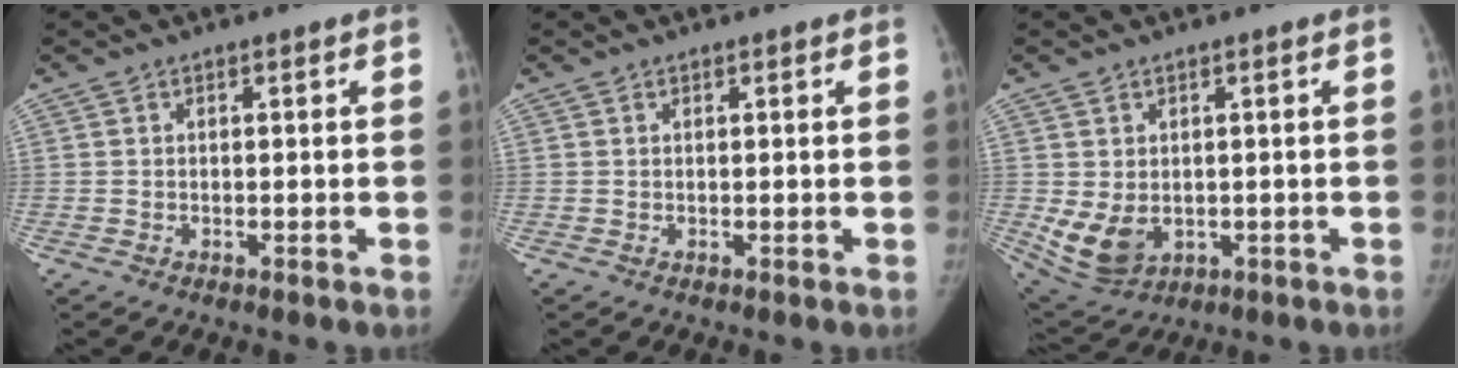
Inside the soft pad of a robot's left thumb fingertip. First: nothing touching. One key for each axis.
{"total": 0.0}
{"total": 7.3, "fx": -0.7, "fy": 5.4, "fz": 4.9, "tx": -0.083, "ty": -0.012, "tz": 0.010}